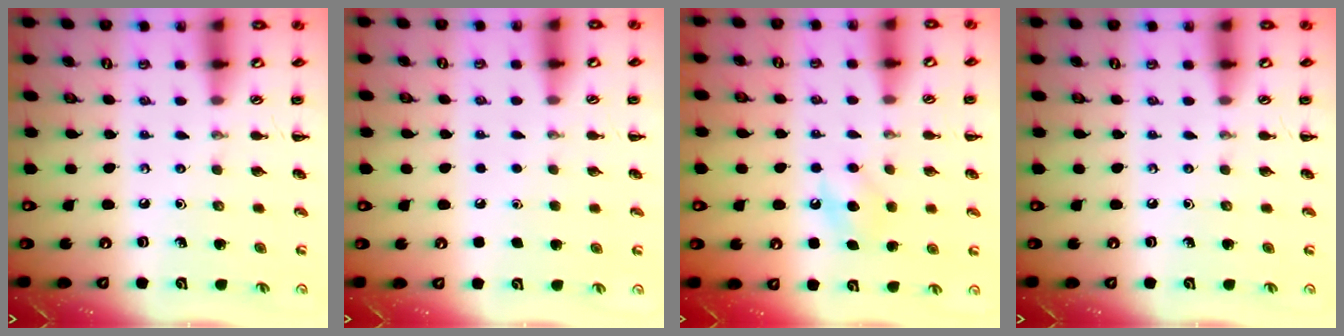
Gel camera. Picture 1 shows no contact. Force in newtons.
{"total": 1.7, "press": 1.7, "slide": 0.1}
{"total": 7.6, "press": 7.4, "slide": 1.8}
{"total": 0.0}